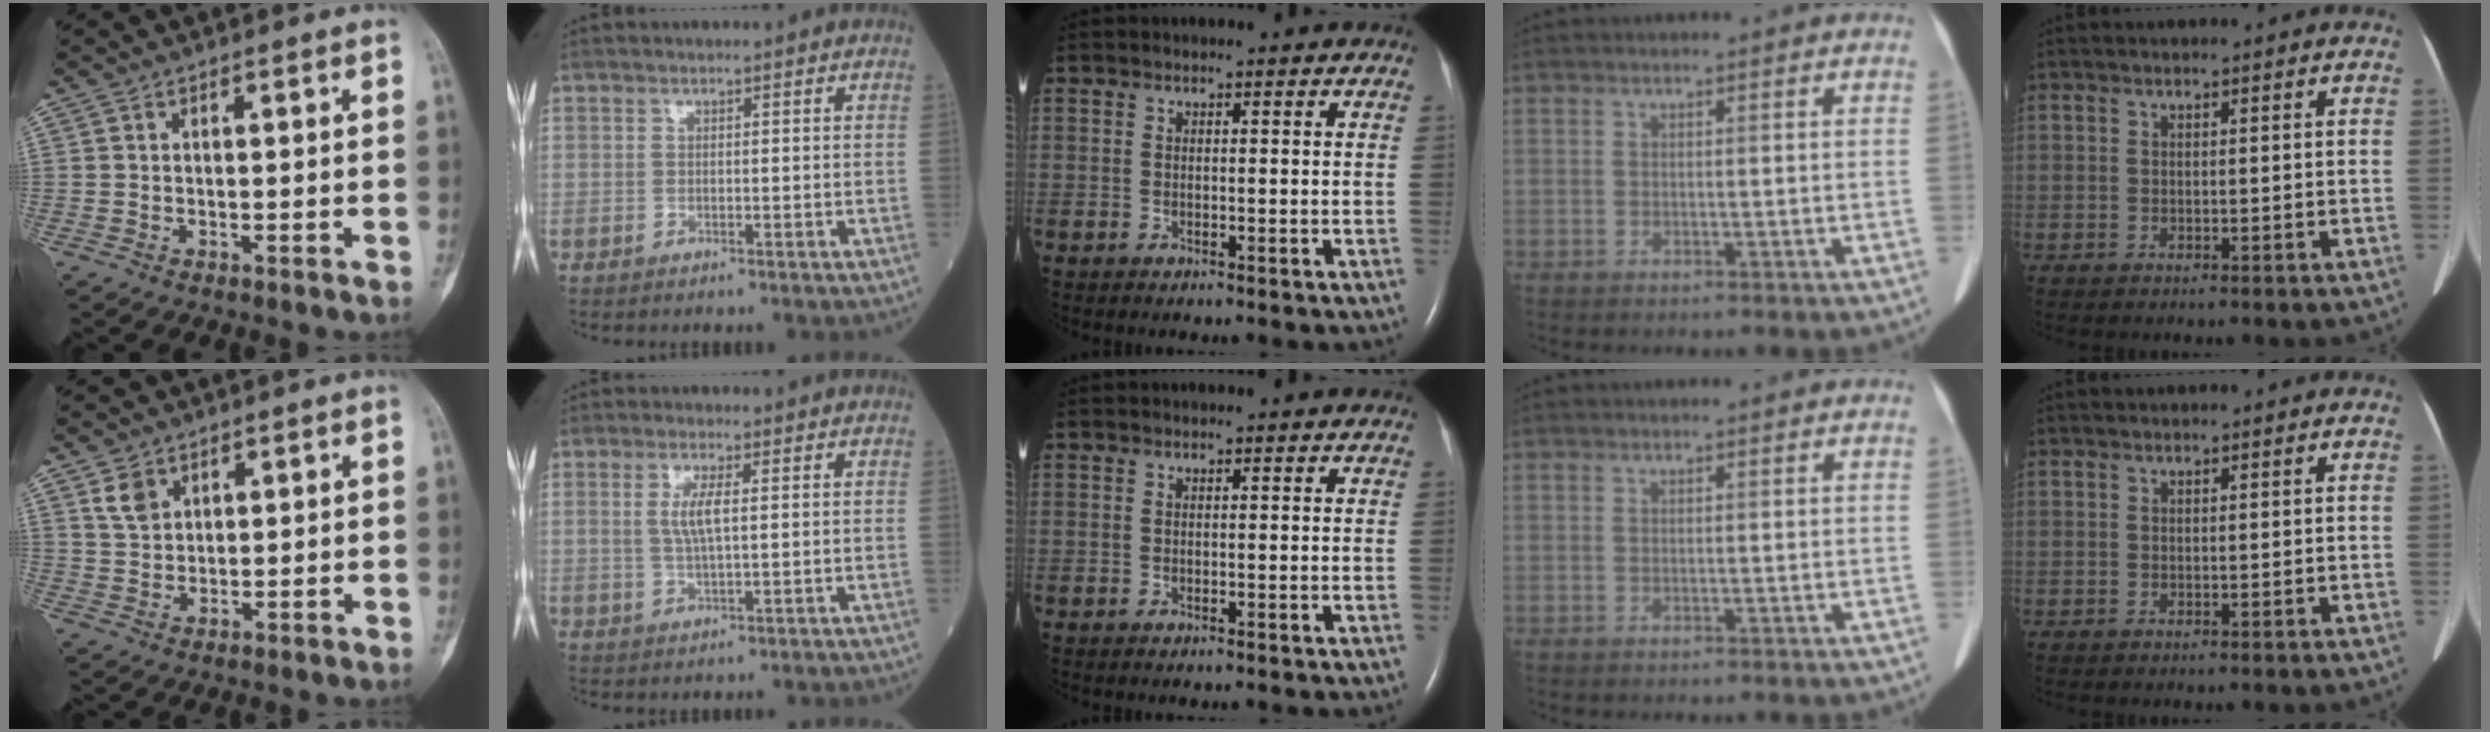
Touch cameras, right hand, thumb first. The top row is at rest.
{"thumb": {"total": 4.1, "force": [2.3, 2.9, 1.8], "torque": [-0.021, -0.012, 0.052]}, "index": {"total": 4.1, "force": [0.7, 0.7, 4.0], "torque": [-0.084, 0.000, 0.012]}}